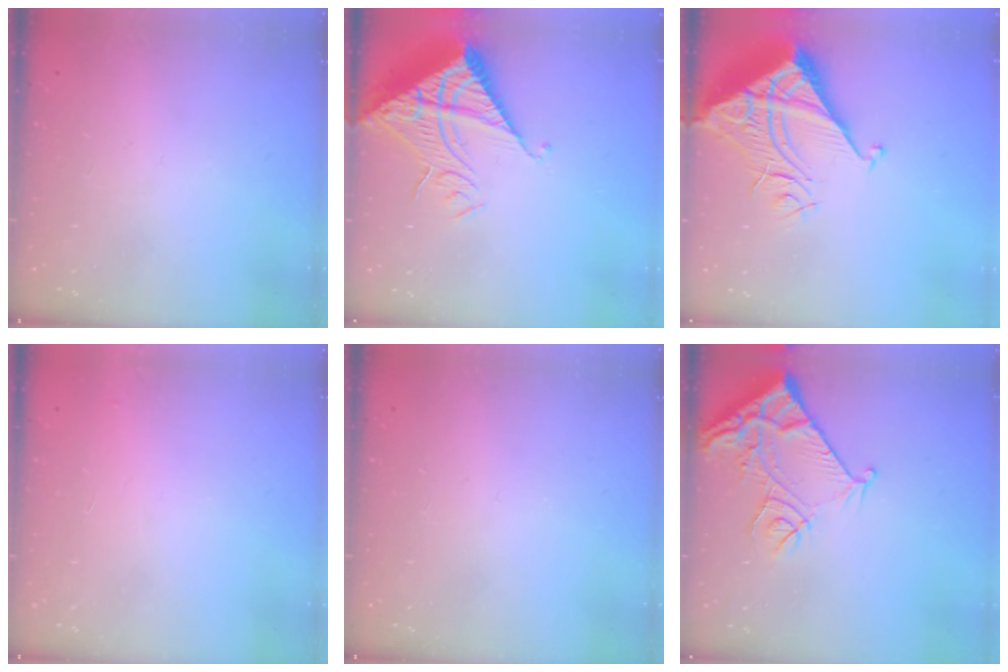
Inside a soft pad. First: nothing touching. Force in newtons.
{"total": 16.2, "press": 16.1, "slide": 2.1}
{"total": 9.4, "press": 9.3, "slide": 1.0}
{"total": 2.9, "press": 2.9, "slide": 0.1}
{"total": 0.0}
{"total": 12.6, "press": 12.5, "slide": 1.5}